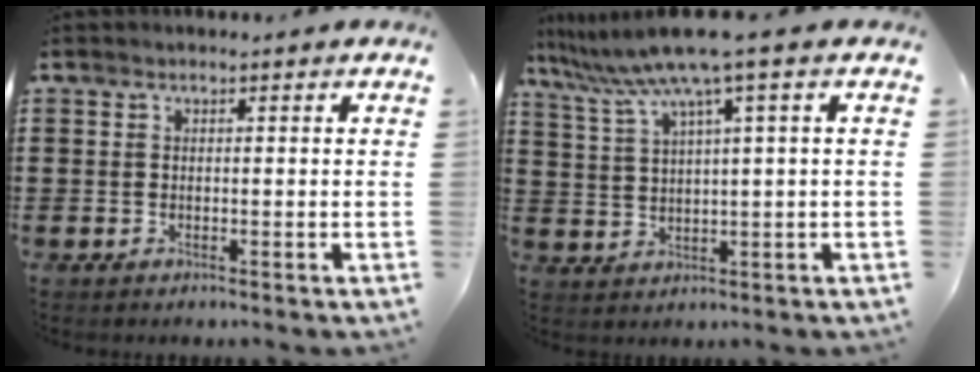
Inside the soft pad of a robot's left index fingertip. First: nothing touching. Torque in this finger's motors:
{"motor_torque": [1.28, -0.86, 0.61, 0.21]}